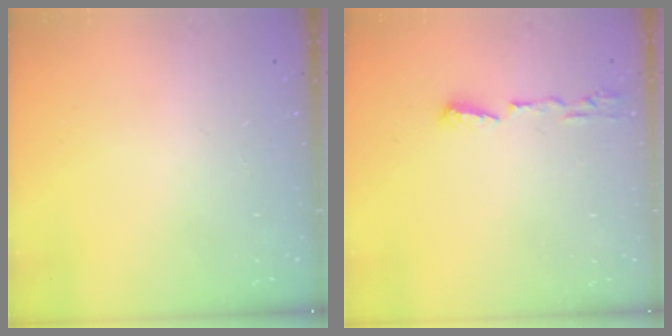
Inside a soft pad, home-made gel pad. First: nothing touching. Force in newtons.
{"total": 6.0, "press": 5.8, "slide": 1.2}